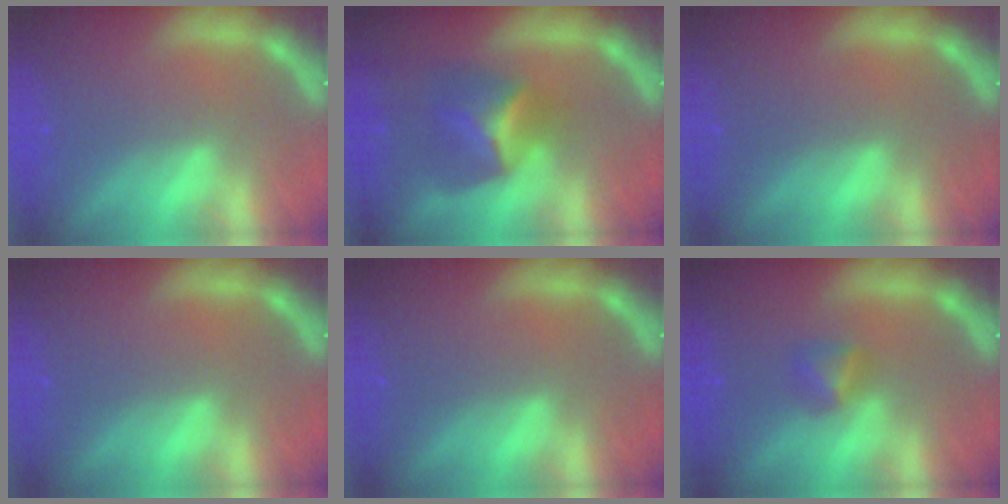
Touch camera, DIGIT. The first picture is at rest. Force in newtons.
{"total": 4.9}
{"total": 0.0}
{"total": 0.0}
{"total": 0.0}
{"total": 1.9}